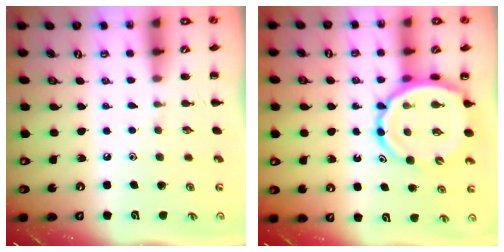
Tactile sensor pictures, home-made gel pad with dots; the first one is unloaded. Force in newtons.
{"total": 12.0, "press": 11.4, "slide": 3.7}